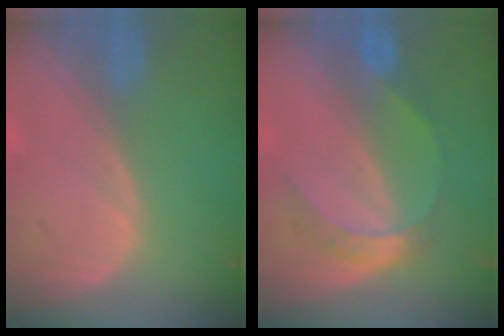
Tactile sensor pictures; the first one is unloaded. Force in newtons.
{"total": 4.9, "press": 4.9, "slide": 0.2}